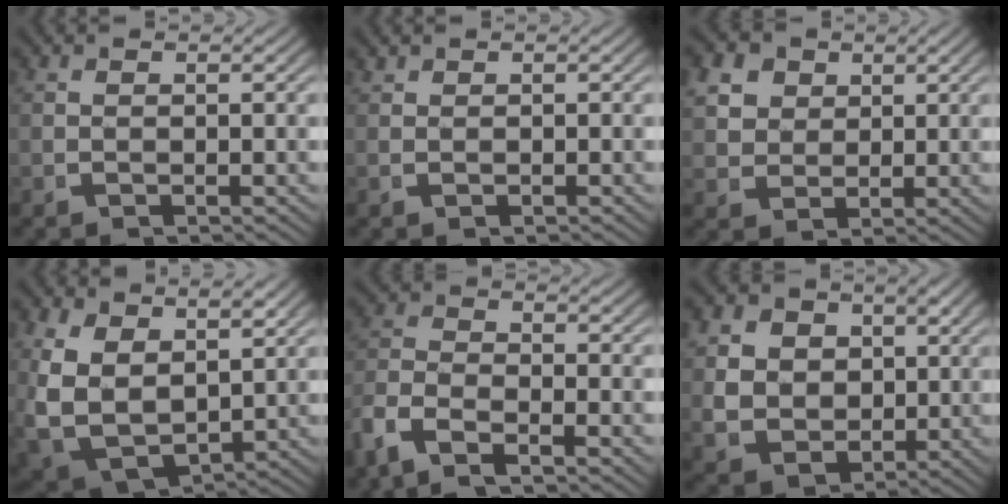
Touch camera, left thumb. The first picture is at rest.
{"total": 0.6, "force": [0.4, 0.4, 0.2], "torque": [-0.004, -0.002, 0.013]}
{"total": 6.7, "force": [2.3, 5.4, 3.2], "torque": [-0.082, -0.014, 0.049]}
{"total": 10.5, "force": [-0.6, 8.3, 6.4], "torque": [-0.197, -0.061, 0.016]}
{"total": 5.8, "force": [-2.8, 3.7, 3.4], "torque": [-0.091, -0.019, -0.047]}
{"total": 9.7, "force": [0.2, 8.0, 5.4], "torque": [-0.131, -0.050, 0.024]}